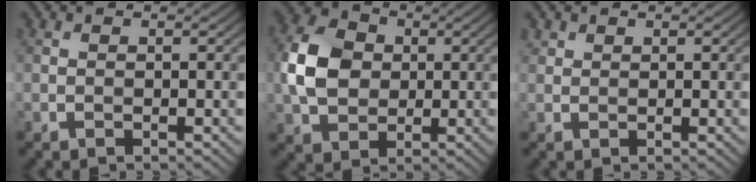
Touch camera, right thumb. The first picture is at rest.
{"total": 8.1, "force": [0.5, 6.4, 5.0], "torque": [-0.123, 0.013, 0.006]}
{"total": 1.2, "force": [0.9, 0.8, 0.2], "torque": [-0.006, 0.003, 0.022]}